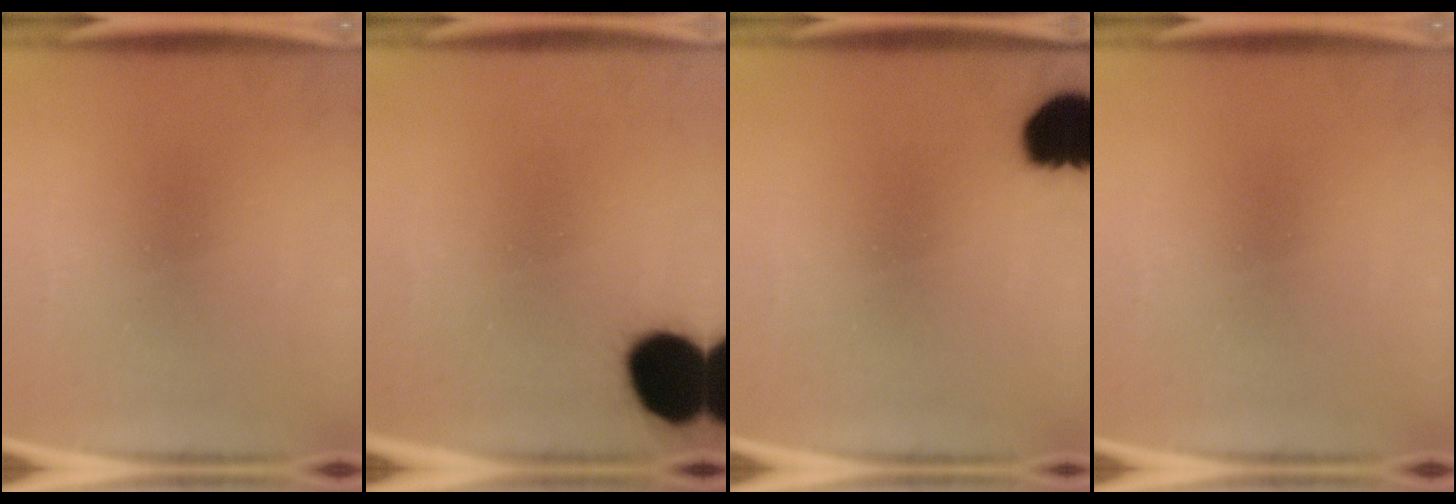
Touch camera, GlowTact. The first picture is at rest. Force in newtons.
{"total": 15.1}
{"total": 13.4}
{"total": 0.0}